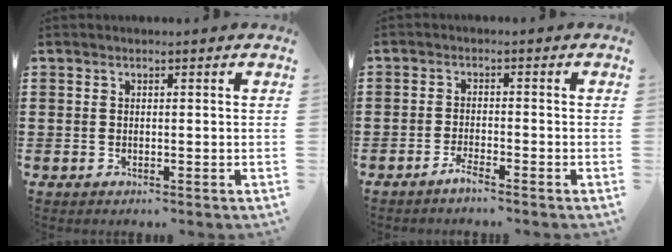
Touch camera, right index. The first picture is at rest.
{"total": 2.0, "force": [-1.8, 0.0, 0.9], "torque": [-0.024, -0.002, -0.035]}